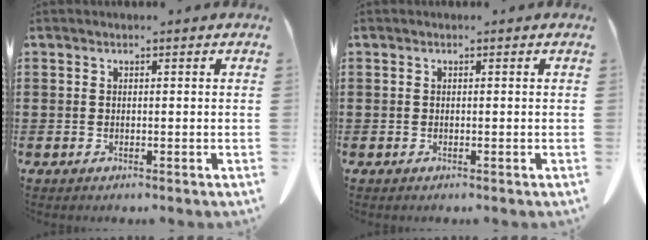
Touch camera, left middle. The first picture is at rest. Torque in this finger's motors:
{"motor_torque": [-1.04, -1.10, 0.00, -0.01]}